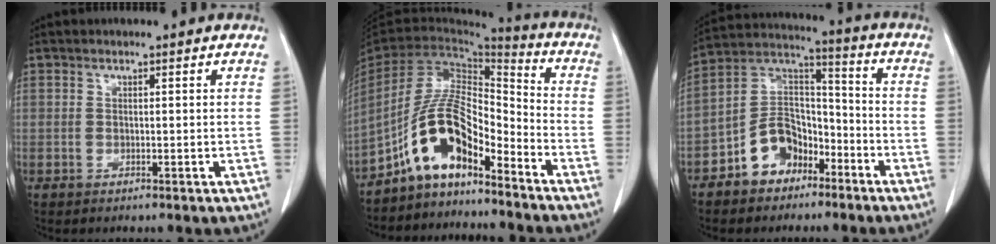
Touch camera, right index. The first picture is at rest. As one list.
[{"total": 11.0, "force": [-7.4, 3.6, 7.3], "torque": [-0.142, 0.033, -0.136]}, {"total": 10.2, "force": [-5.8, 7.1, 4.6], "torque": [-0.095, 0.035, -0.105]}]